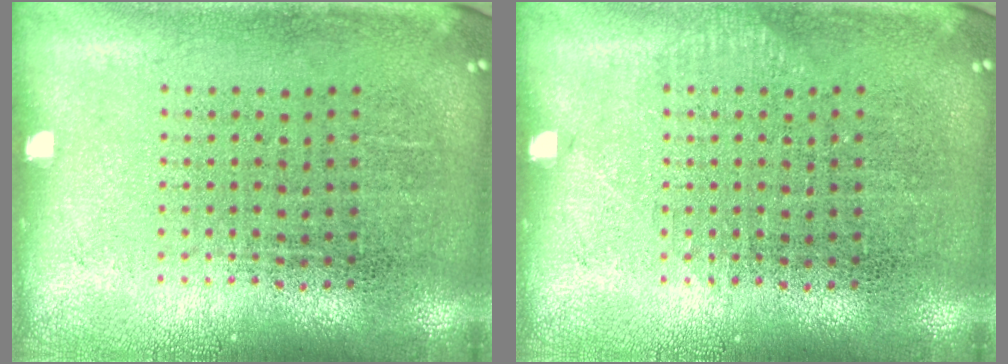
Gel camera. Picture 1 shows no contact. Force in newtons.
{"total": 0.8, "press": 0.7, "slide": 0.2}